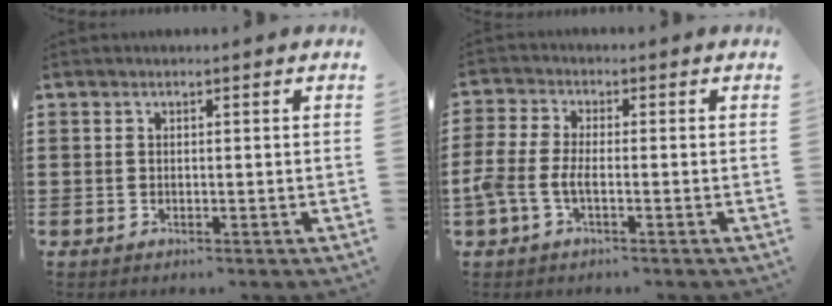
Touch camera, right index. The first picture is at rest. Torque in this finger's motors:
{"motor_torque": [0.98, -0.68, 0.21, 0.18]}